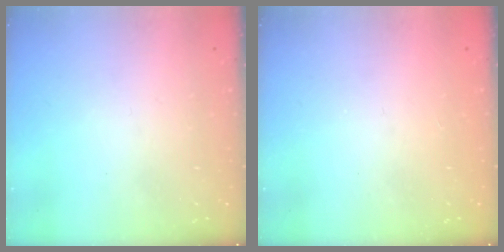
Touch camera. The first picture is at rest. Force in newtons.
{"total": 1.5, "press": 1.2, "slide": 0.9}